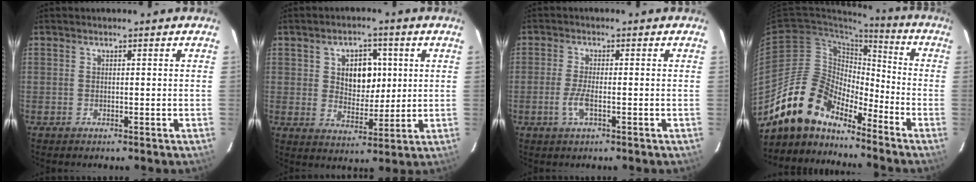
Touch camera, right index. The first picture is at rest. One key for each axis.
{"total": 8.2, "fx": 2.0, "fy": 5.6, "fz": 5.6, "tx": -0.091, "ty": 0.012, "tz": 0.041}
{"total": 3.6, "fx": -1.4, "fy": 0.7, "fz": 3.3, "tx": -0.073, "ty": -0.004, "tz": -0.028}
{"total": 15.5, "fx": -13.3, "fy": 6.3, "fz": 5.2, "tx": -0.103, "ty": 0.019, "tz": -0.244}